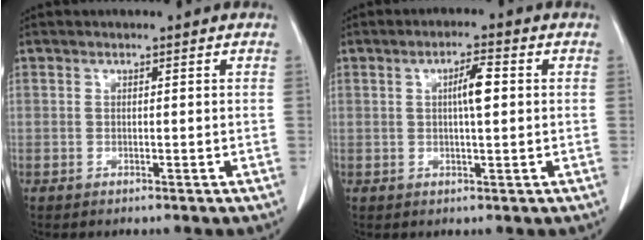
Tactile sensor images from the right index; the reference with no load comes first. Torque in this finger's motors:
{"motor_torque": [0.11, 0.06, 0.11, 0.04]}